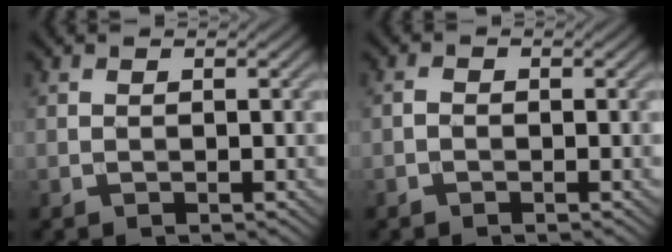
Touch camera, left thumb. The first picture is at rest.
{"total": 0.7, "force": [-0.5, 0.3, 0.4], "torque": [-0.008, 0.001, -0.012]}